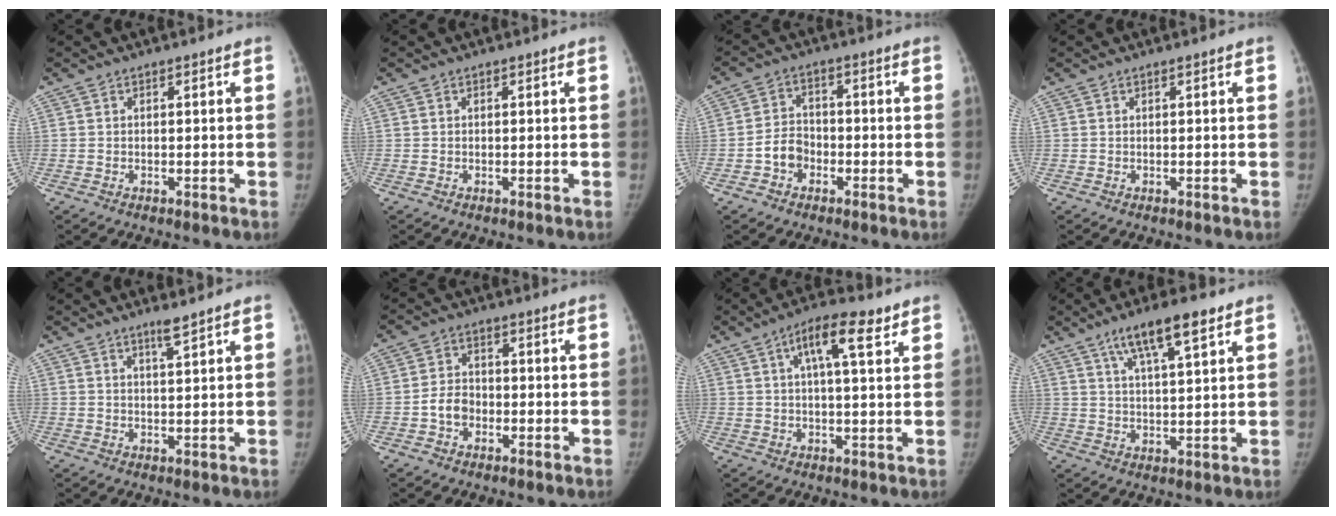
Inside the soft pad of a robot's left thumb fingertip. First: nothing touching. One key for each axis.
{"total": 0.0}
{"total": 5.3, "fx": -2.1, "fy": 4.2, "fz": 2.4, "tx": -0.025, "ty": 0.024, "tz": -0.044}
{"total": 0.0}
{"total": 2.6, "fx": 2.0, "fy": -0.1, "fz": 1.7, "tx": -0.030, "ty": -0.016, "tz": 0.038}
{"total": 4.4, "fx": -1.5, "fy": 3.5, "fz": 2.4, "tx": -0.031, "ty": 0.017, "tz": -0.033}
{"total": 8.7, "fx": 4.2, "fy": 2.6, "fz": 7.2, "tx": -0.108, "ty": 0.000, "tz": 0.064}
{"total": 10.3, "fx": 6.2, "fy": 2.2, "fz": 7.9, "tx": -0.129, "ty": -0.019, "tz": 0.106}